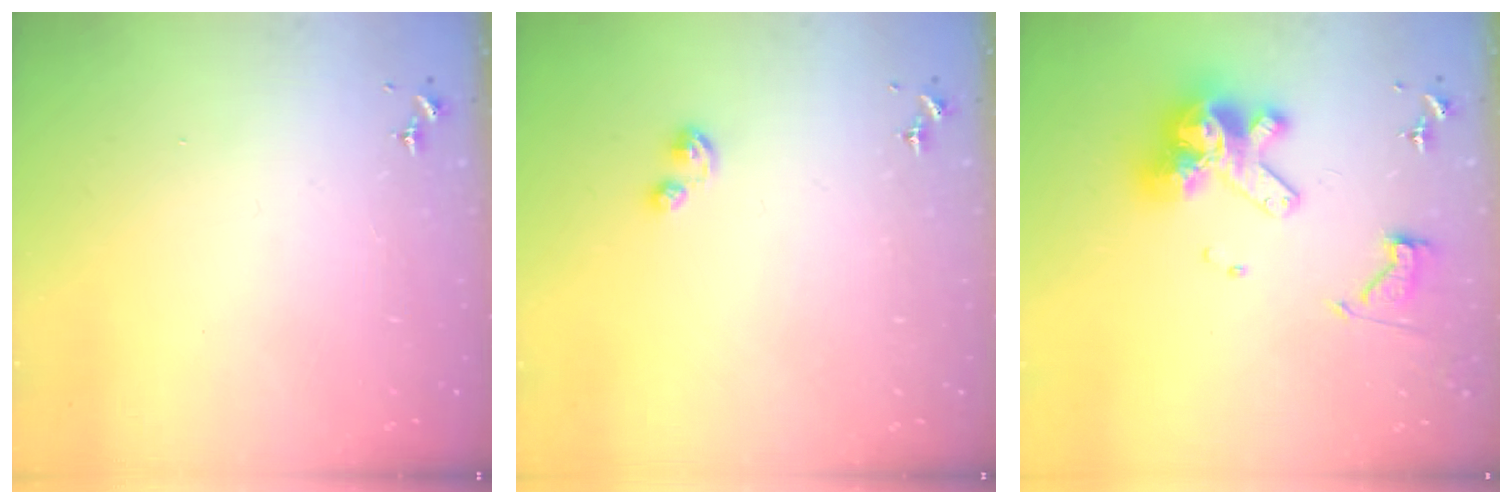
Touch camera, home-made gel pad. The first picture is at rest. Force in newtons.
{"total": 2.9, "press": 2.9, "slide": 0.4}
{"total": 16.5, "press": 16.4, "slide": 1.6}